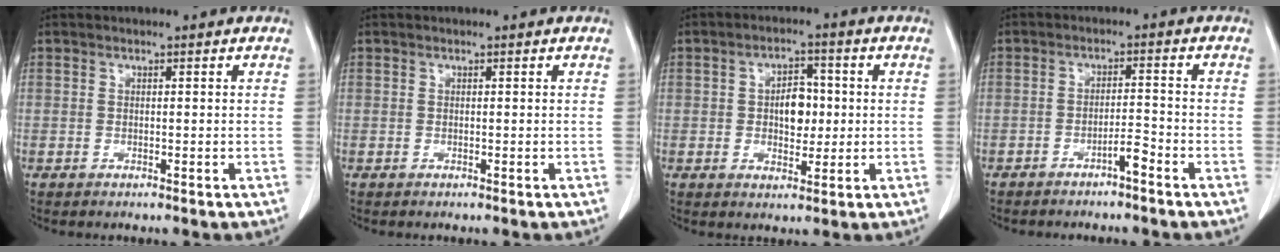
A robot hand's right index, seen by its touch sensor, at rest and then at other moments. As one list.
[{"total": 0.0}, {"total": 5.8, "force": [0.3, 3.3, 4.7], "torque": [-0.075, 0.010, 0.008]}, {"total": 2.6, "force": [-1.9, 0.1, 1.8], "torque": [-0.025, 0.002, -0.033]}]